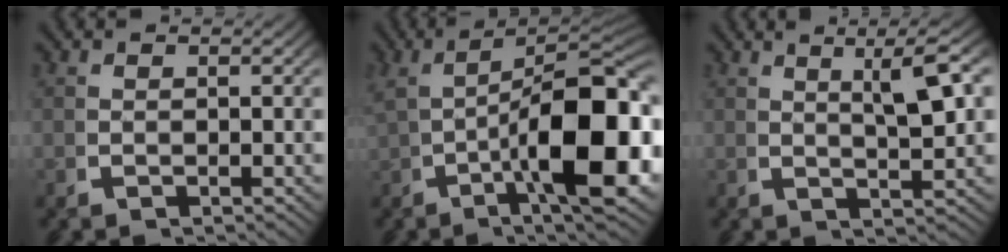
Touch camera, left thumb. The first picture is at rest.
{"total": 15.4, "force": [-0.1, 7.0, 13.7], "torque": [-0.192, -0.020, 0.007]}
{"total": 5.8, "force": [2.3, 1.6, 5.1], "torque": [-0.071, 0.006, 0.037]}